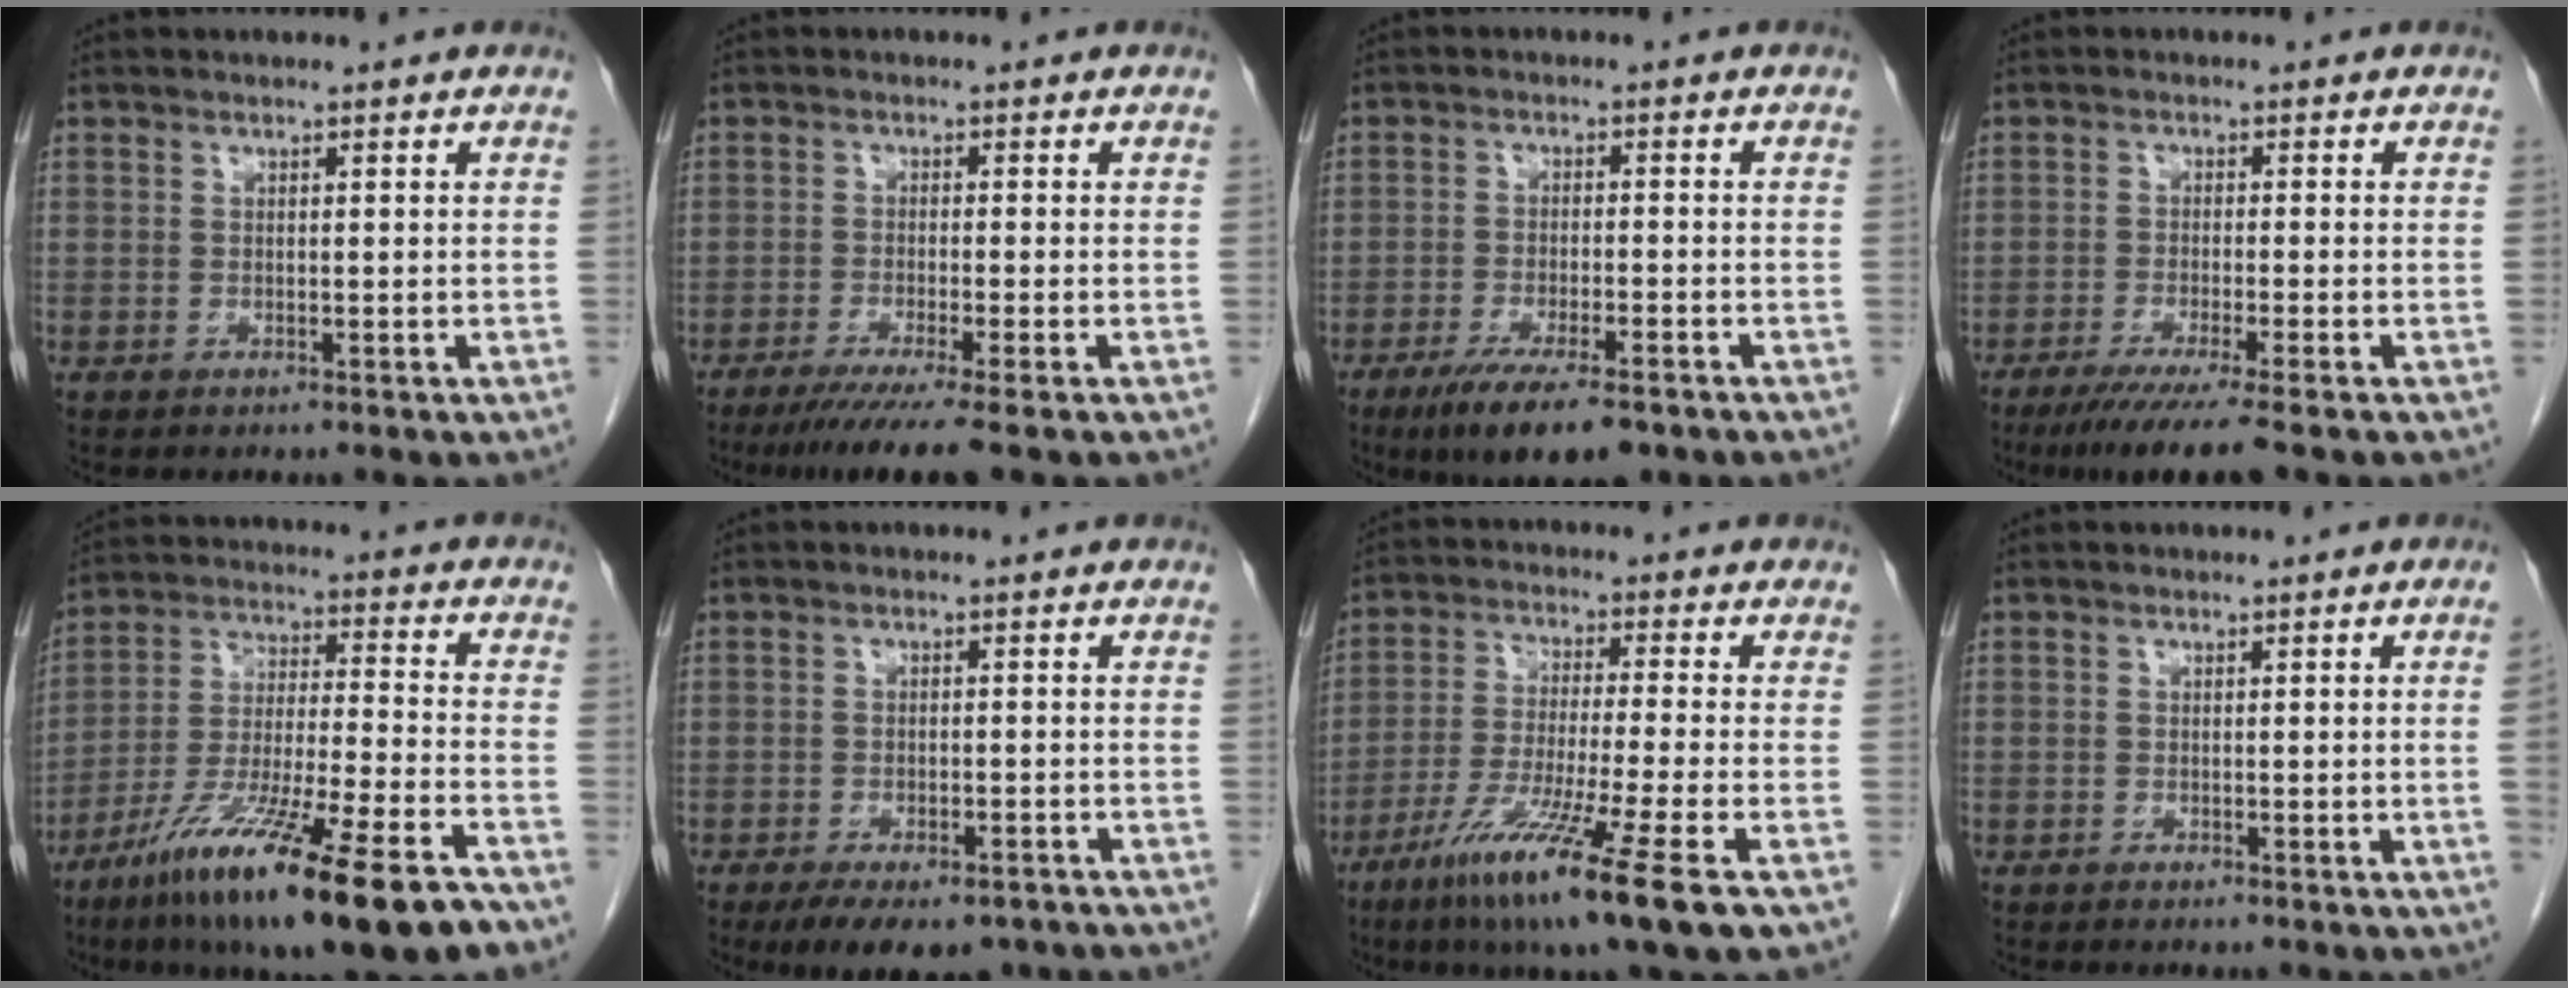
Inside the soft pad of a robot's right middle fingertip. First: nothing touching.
{"total": 7.0, "force": [-5.2, -0.9, 4.6], "torque": [-0.069, -0.020, -0.086]}
{"total": 10.2, "force": [-7.0, 2.1, 7.0], "torque": [-0.115, -0.021, -0.109]}
{"total": 7.4, "force": [-5.4, -0.8, 4.9], "torque": [-0.076, -0.021, -0.090]}
{"total": 22.2, "force": [-14.1, 1.8, 17.0], "torque": [-0.262, -0.048, -0.243]}
{"total": 9.2, "force": [-6.5, 4.5, 4.7], "torque": [-0.067, -0.002, -0.091]}
{"total": 14.9, "force": [-8.1, -0.6, 12.5], "torque": [-0.230, -0.052, -0.142]}
{"total": 1.5, "force": [-0.3, -0.5, 1.4], "torque": [-0.018, -0.002, -0.005]}